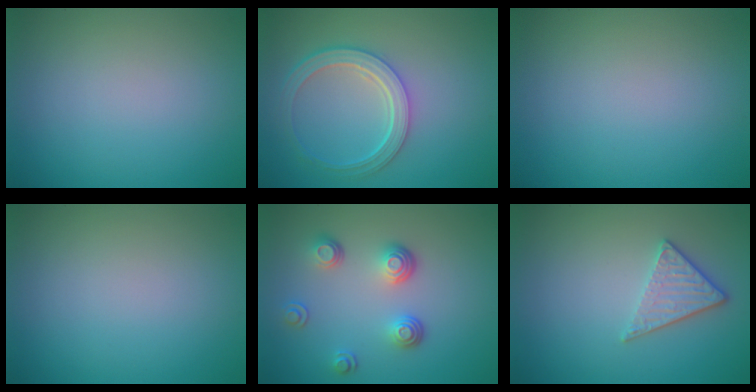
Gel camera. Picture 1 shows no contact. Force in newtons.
{"total": 4.7, "press": 3.6, "slide": 2.9}
{"total": 0.0}
{"total": 0.0}
{"total": 3.5, "press": 2.6, "slide": 2.4}
{"total": 2.8, "press": 2.4, "slide": 1.3}